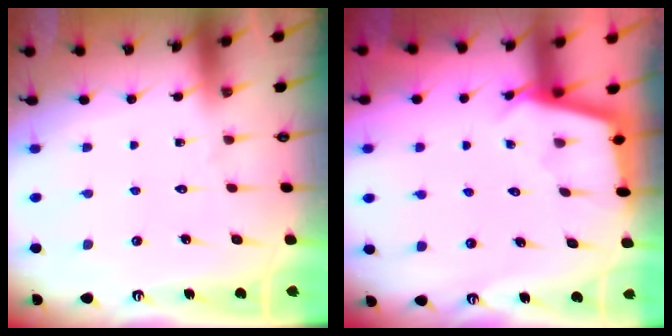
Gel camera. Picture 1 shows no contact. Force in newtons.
{"total": 2.9, "press": 2.9, "slide": 0.3}